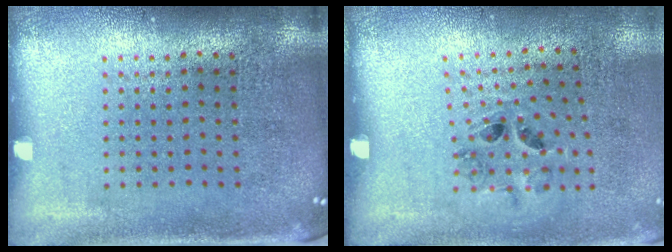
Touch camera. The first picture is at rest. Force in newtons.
{"total": 1.3, "press": 0.8, "slide": 1.1}